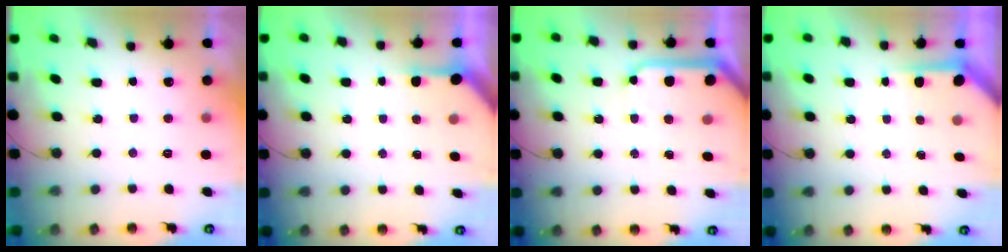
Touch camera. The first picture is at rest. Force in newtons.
{"total": 3.6, "press": 3.6, "slide": 0.2}
{"total": 10.8, "press": 10.8, "slide": 1.2}
{"total": 3.6, "press": 3.6, "slide": 0.4}